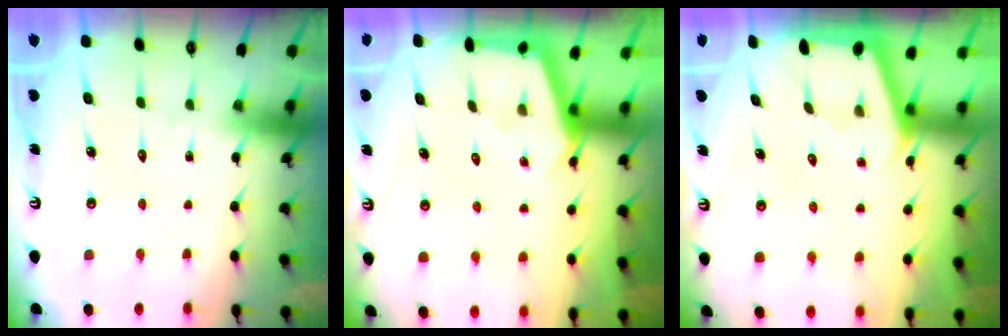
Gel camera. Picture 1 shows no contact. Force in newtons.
{"total": 2.8, "press": 2.8, "slide": 0.3}
{"total": 2.6, "press": 2.6, "slide": 0.1}